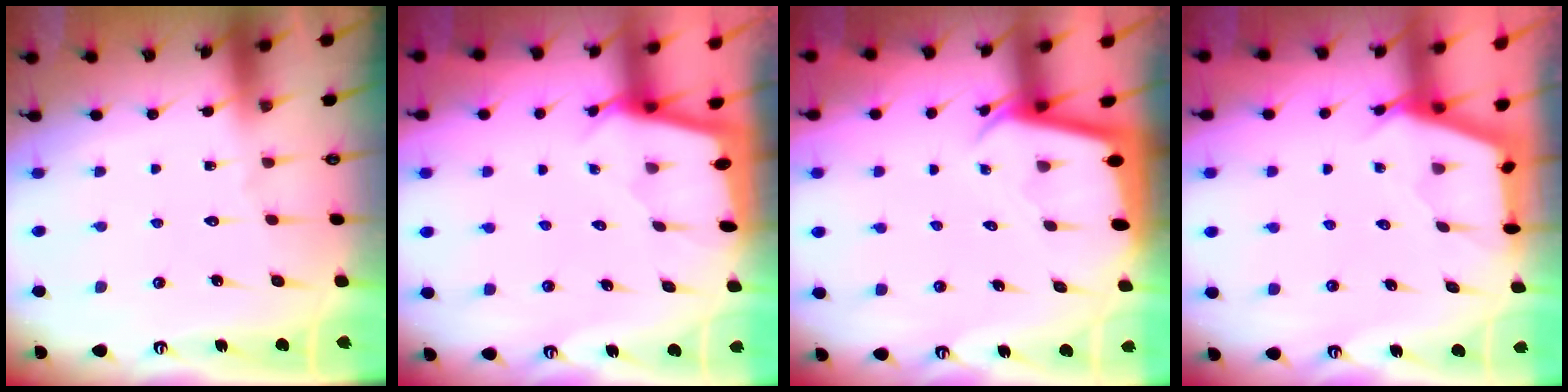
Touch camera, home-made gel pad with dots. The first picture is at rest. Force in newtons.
{"total": 1.6, "press": 1.6, "slide": 0.2}
{"total": 2.1, "press": 2.1, "slide": 0.2}
{"total": 2.9, "press": 2.8, "slide": 0.4}